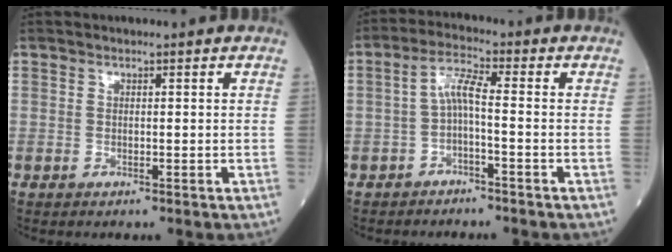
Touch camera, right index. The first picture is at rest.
{"total": 4.3, "force": [-0.9, 0.6, 4.2], "torque": [-0.085, 0.015, -0.016]}